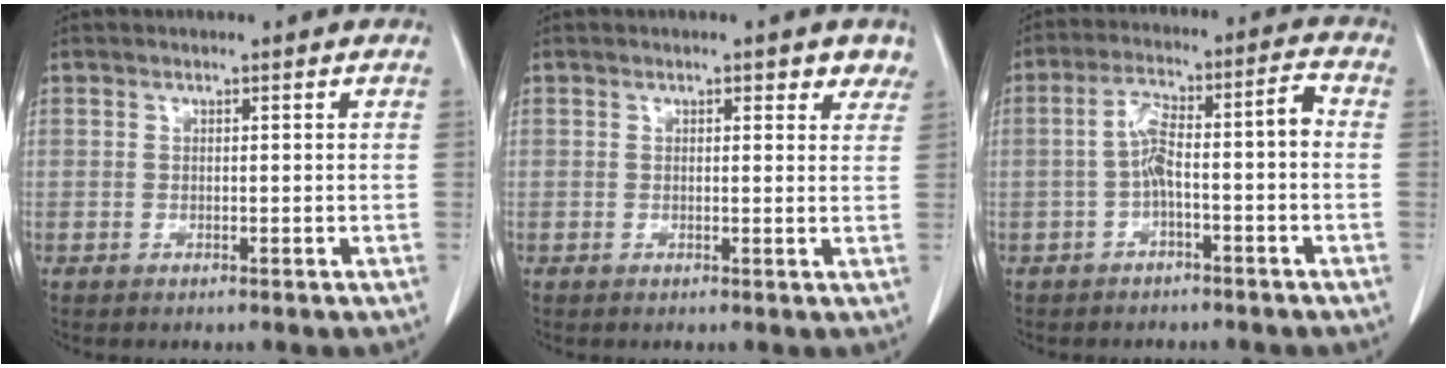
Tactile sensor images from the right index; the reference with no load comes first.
{"total": 2.9, "force": [2.0, 1.3, 1.6], "torque": [0.000, -0.004, 0.015]}
{"total": 7.4, "force": [-1.5, 1.1, 7.2], "torque": [-0.130, 0.038, -0.027]}